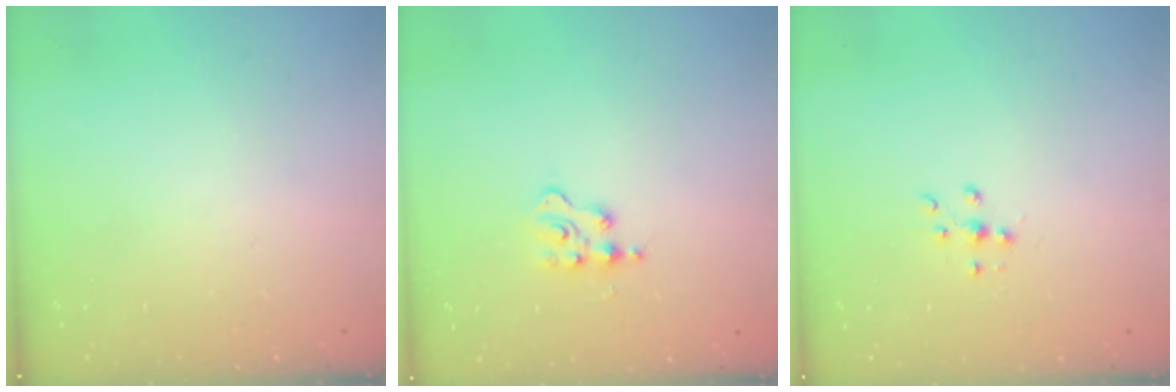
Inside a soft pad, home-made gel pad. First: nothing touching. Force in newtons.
{"total": 2.3, "press": 2.2, "slide": 0.5}
{"total": 7.2, "press": 7.1, "slide": 0.7}